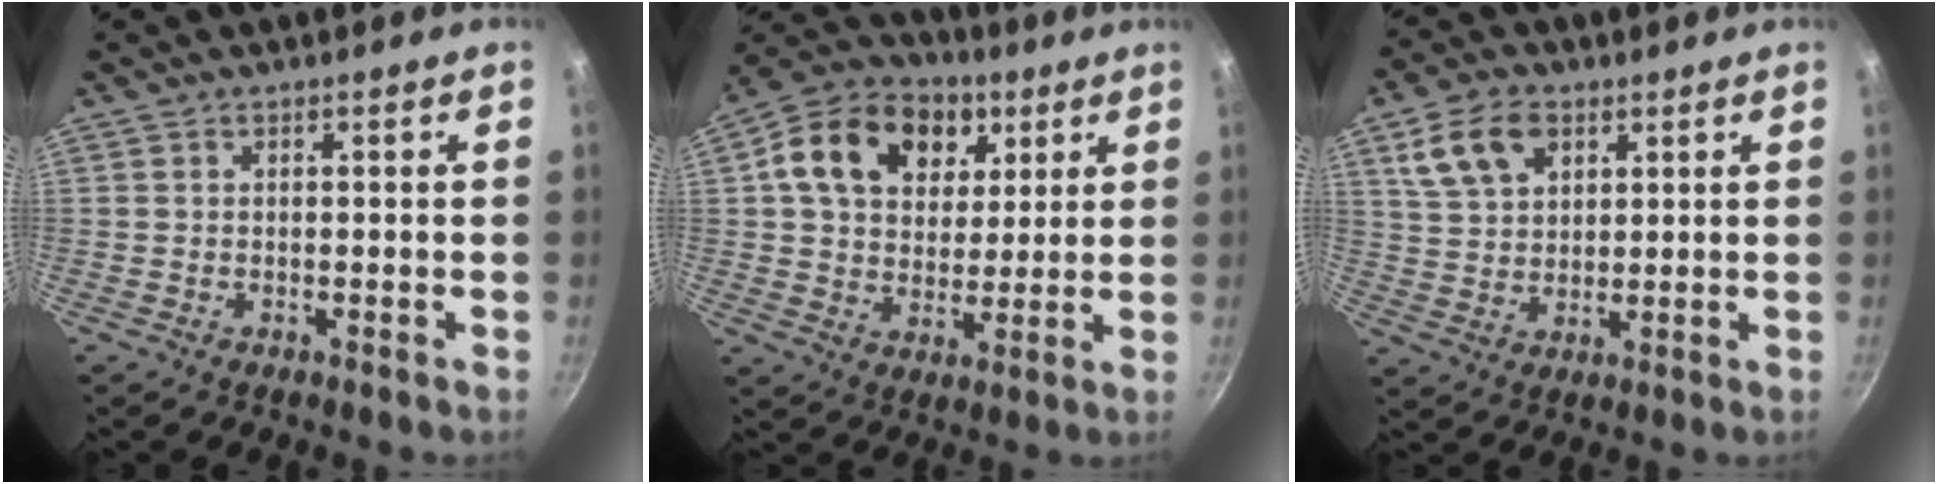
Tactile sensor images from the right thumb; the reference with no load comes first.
{"total": 18.1, "force": [6.2, 13.6, 10.3], "torque": [-0.154, 0.004, 0.092]}
{"total": 10.2, "force": [4.7, 6.8, 6.0], "torque": [-0.097, -0.002, 0.089]}